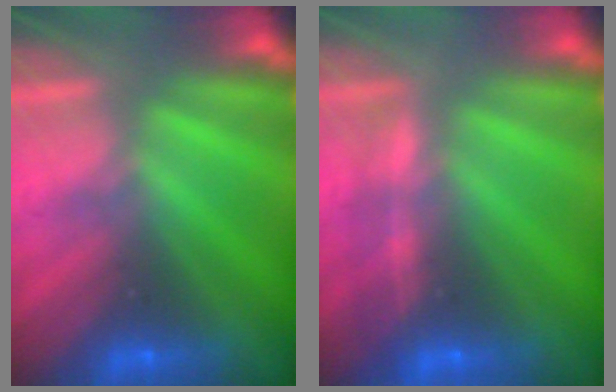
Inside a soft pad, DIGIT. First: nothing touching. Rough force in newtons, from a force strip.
{"total": 1.5}